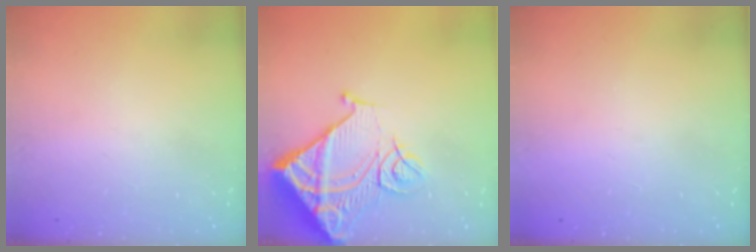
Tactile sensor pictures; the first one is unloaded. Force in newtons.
{"total": 15.3, "press": 15.2, "slide": 1.9}
{"total": 1.6, "press": 1.5, "slide": 0.1}